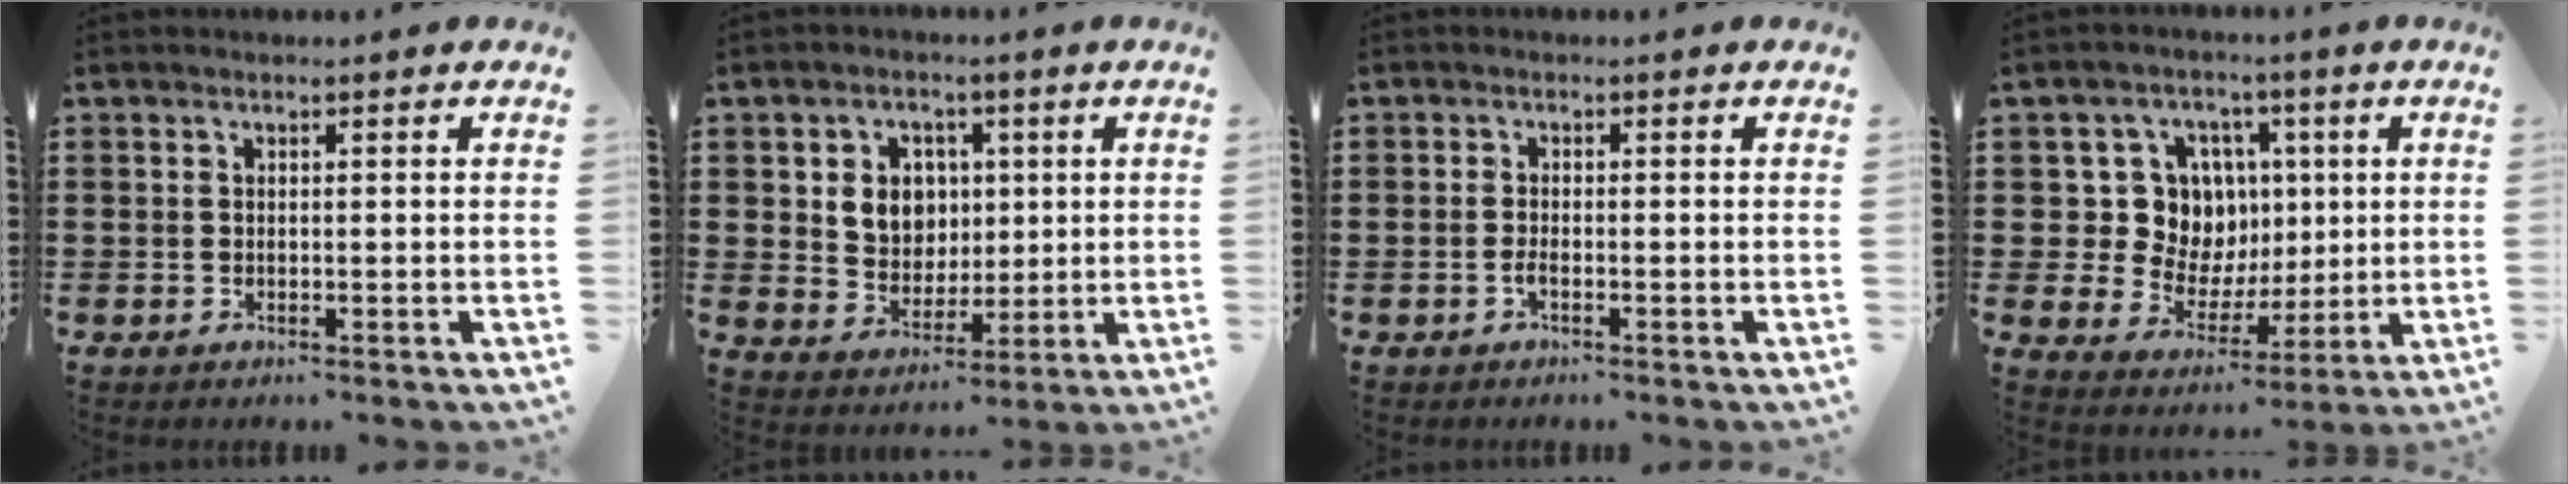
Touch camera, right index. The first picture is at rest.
{"total": 6.3, "force": [1.4, 5.7, 2.3], "torque": [-0.055, 0.013, 0.022]}
{"total": 1.2, "force": [-0.6, 0.3, 1.0], "torque": [-0.029, -0.006, -0.012]}
{"total": 10.2, "force": [2.1, 9.4, 3.3], "torque": [-0.089, 0.002, 0.048]}